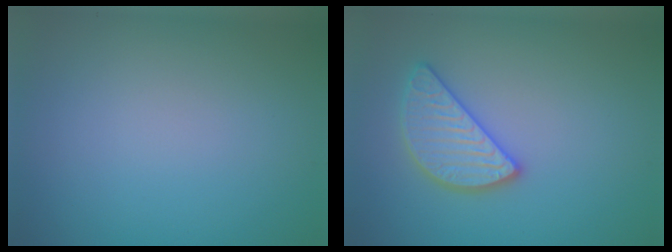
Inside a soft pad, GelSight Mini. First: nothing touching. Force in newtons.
{"total": 3.1, "press": 3.1, "slide": 0.3}